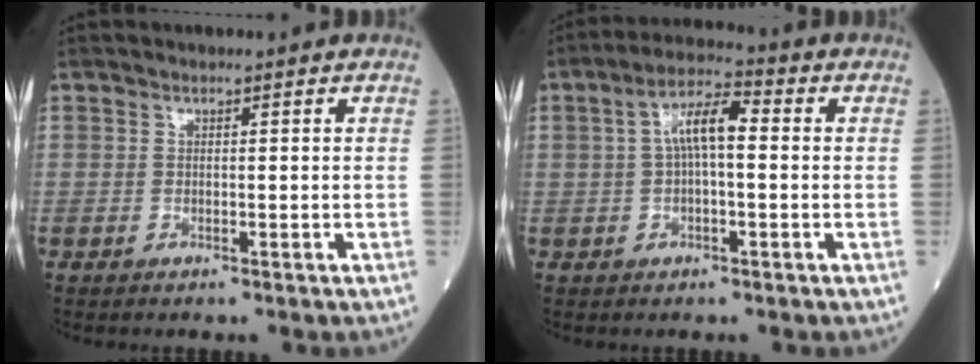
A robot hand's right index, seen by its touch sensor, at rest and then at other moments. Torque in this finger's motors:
{"motor_torque": [0.19, 0.09, 0.16, 0.08]}